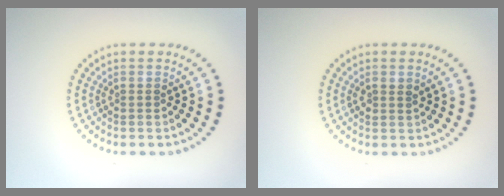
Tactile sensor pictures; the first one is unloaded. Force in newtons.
{"total": 1.2, "press": 1.1, "slide": 0.4}